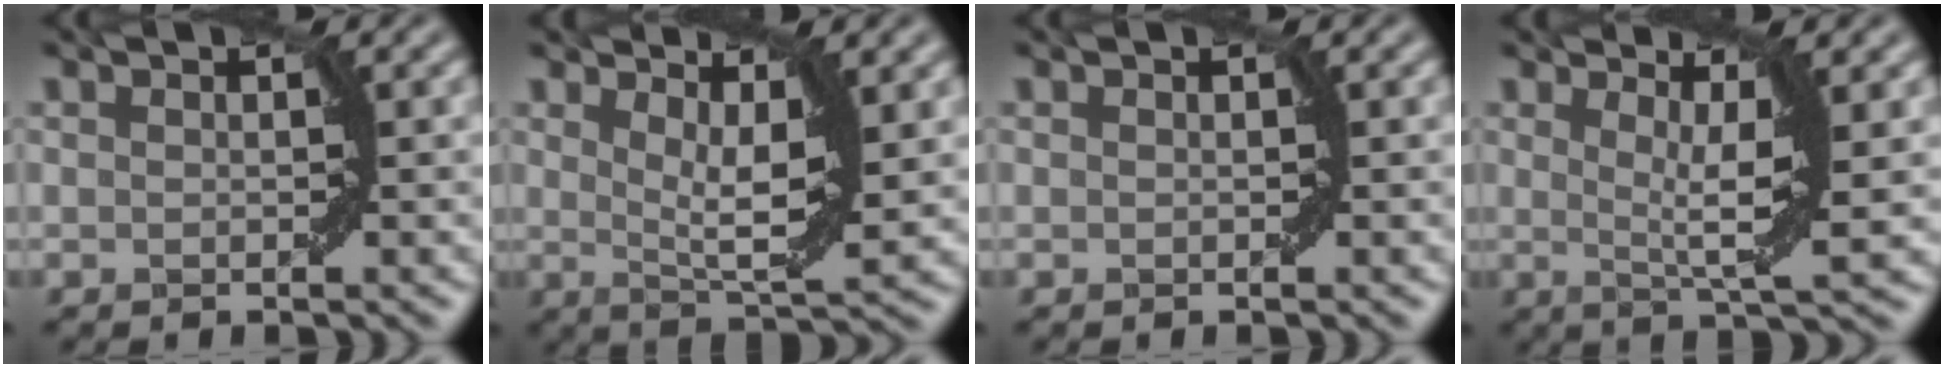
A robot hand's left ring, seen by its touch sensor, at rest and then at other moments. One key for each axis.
{"total": 4.7, "fx": 2.1, "fy": 1.1, "fz": 4.0, "tx": -0.067, "ty": -0.009, "tz": 0.038}
{"total": 0.0}
{"total": 4.6, "fx": 1.4, "fy": 0.7, "fz": 4.4, "tx": -0.068, "ty": -0.009, "tz": 0.024}